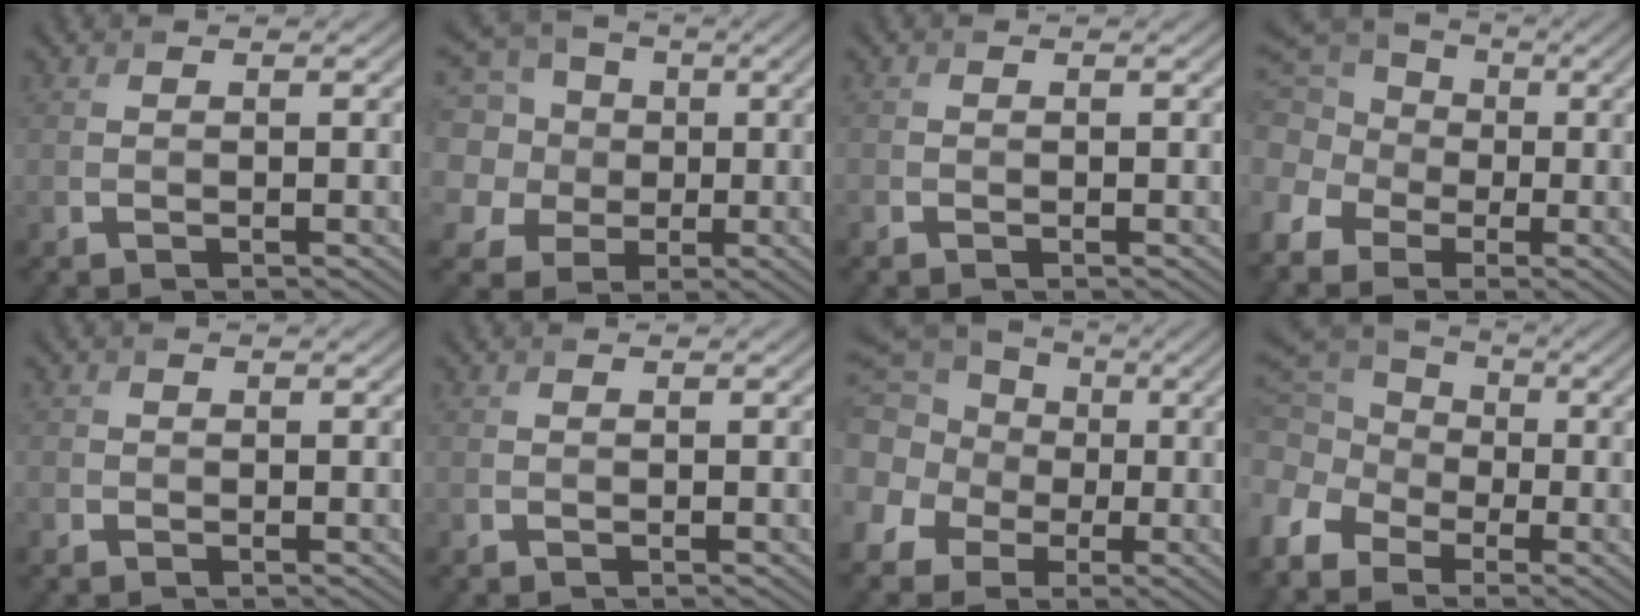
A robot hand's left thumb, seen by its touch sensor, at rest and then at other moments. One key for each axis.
{"total": 13.1, "fx": 2.9, "fy": 11.4, "fz": 5.7, "tx": -0.215, "ty": 0.029, "tz": 0.031}
{"total": 0.5, "fx": -0.4, "fy": 0.4, "fz": -0.1, "tx": 0.003, "ty": -0.004, "tz": -0.009}
{"total": 11.5, "fx": -2.4, "fy": 9.6, "fz": 5.8, "tx": -0.160, "ty": 0.004, "tz": -0.083}
{"total": 0.8, "fx": -0.4, "fy": 0.7, "fz": 0.0, "tx": 0.005, "ty": -0.005, "tz": -0.011}
{"total": 0.0}
{"total": 17.2, "fx": -0.4, "fy": 15.6, "fz": 7.1, "tx": -0.213, "ty": -0.005, "tz": -0.051}
{"total": 11.1, "fx": -5.1, "fy": 7.9, "fz": 5.8, "tx": -0.164, "ty": -0.036, "tz": -0.101}